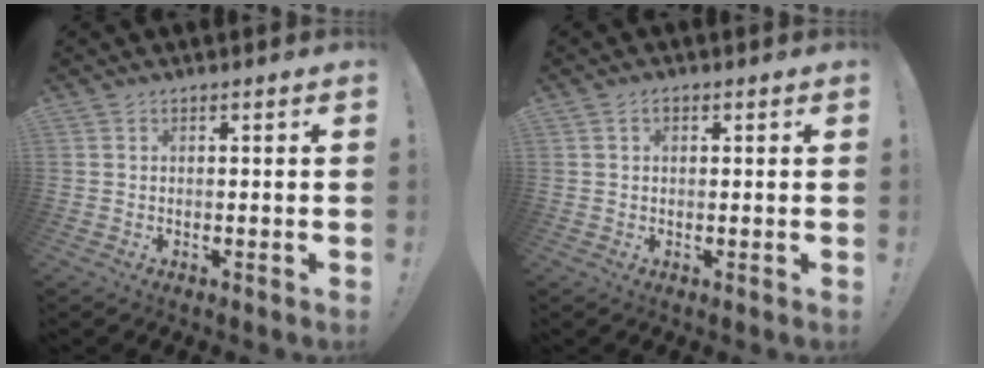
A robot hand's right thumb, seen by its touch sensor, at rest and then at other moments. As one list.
[{"total": 1.4, "force": [0.5, 1.1, 0.8], "torque": [-0.010, 0.002, 0.008]}]